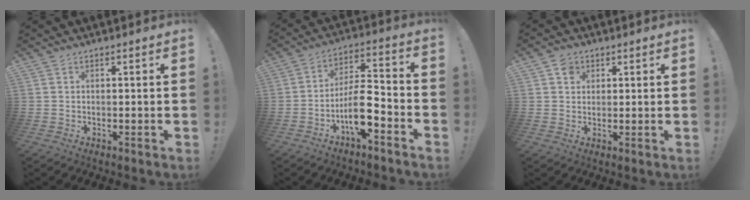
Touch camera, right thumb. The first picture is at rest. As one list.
[{"total": 11.5, "force": [-5.0, 4.1, 9.5], "torque": [-0.168, 0.026, -0.085]}, {"total": 3.7, "force": [1.6, 3.1, 1.0], "torque": [-0.010, -0.003, 0.027]}]